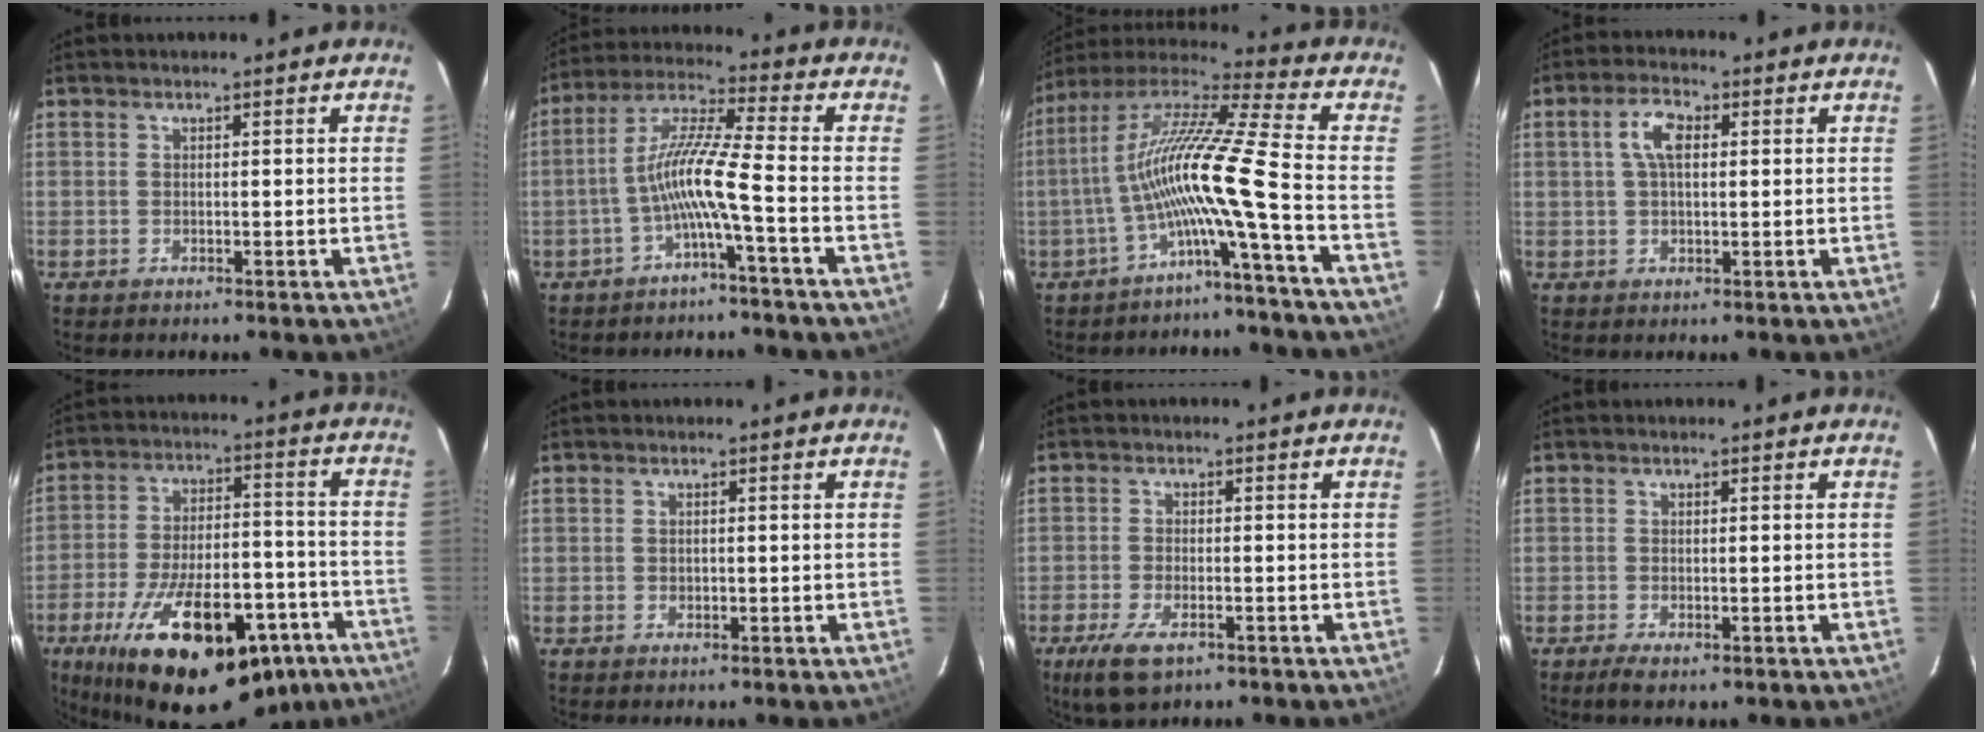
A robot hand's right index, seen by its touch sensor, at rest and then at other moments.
{"total": 8.6, "force": [-3.4, -0.7, 7.9], "torque": [-0.172, 0.013, -0.065]}
{"total": 13.7, "force": [-4.7, -1.8, 12.7], "torque": [-0.217, -0.002, -0.093]}
{"total": 5.1, "force": [1.1, 2.5, 4.3], "torque": [-0.082, 0.014, 0.022]}
{"total": 29.0, "force": [-18.0, 12.4, 19.1], "torque": [-0.324, -0.006, -0.250]}
{"total": 0.8, "force": [-0.2, 0.6, 0.5], "torque": [-0.008, 0.001, -0.002]}
{"total": 7.0, "force": [-4.0, 3.1, 4.9], "torque": [-0.120, -0.020, -0.074]}
{"total": 2.5, "force": [-1.4, 0.9, 1.8], "torque": [-0.038, -0.008, -0.023]}